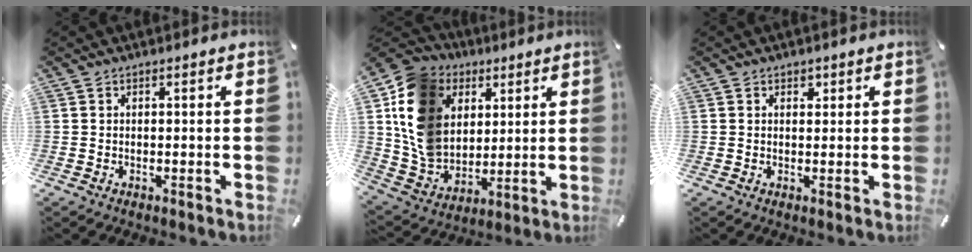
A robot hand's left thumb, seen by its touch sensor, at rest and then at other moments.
{"total": 16.0, "force": [3.9, 13.9, 6.9], "torque": [-0.161, -0.013, 0.080]}
{"total": 1.3, "force": [0.6, 1.1, 0.4], "torque": [-0.001, -0.001, 0.009]}